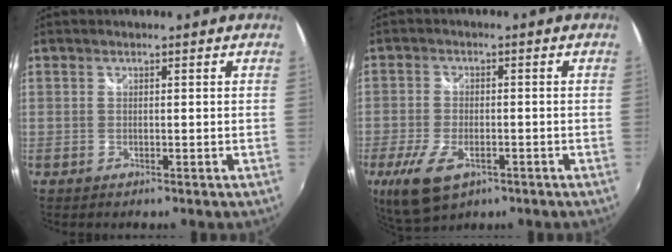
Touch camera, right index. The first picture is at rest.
{"total": 10.7, "force": [-5.4, 5.5, 7.4], "torque": [-0.175, -0.033, -0.095]}